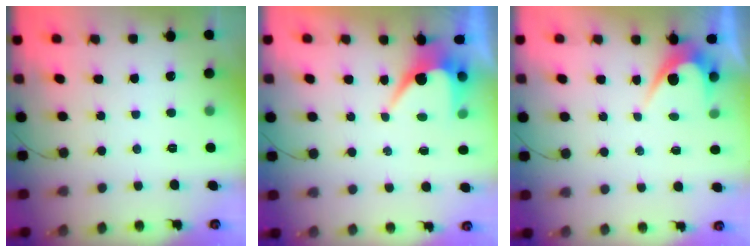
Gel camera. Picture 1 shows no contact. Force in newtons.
{"total": 6.7, "press": 6.7, "slide": 0.2}
{"total": 4.0, "press": 4.0, "slide": 0.2}